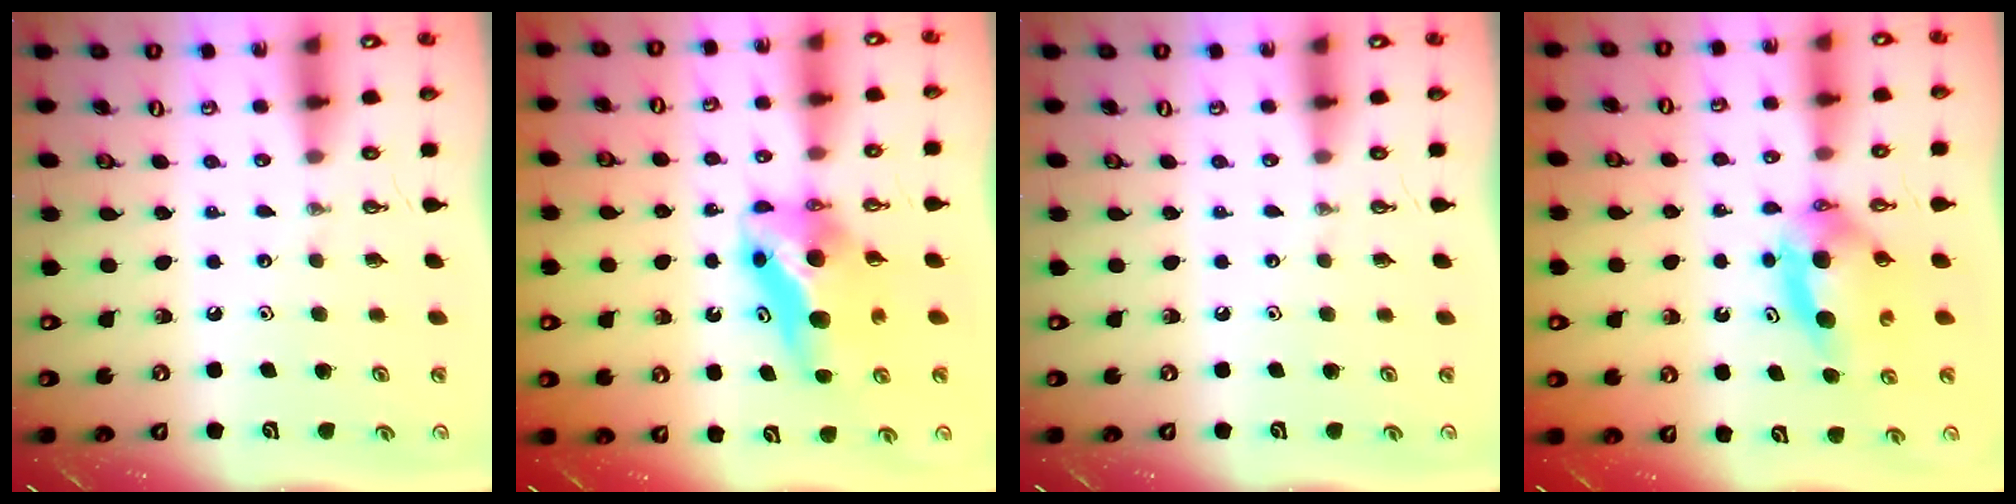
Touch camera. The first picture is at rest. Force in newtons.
{"total": 9.4, "press": 9.0, "slide": 2.7}
{"total": 0.0}
{"total": 5.5, "press": 5.1, "slide": 1.9}